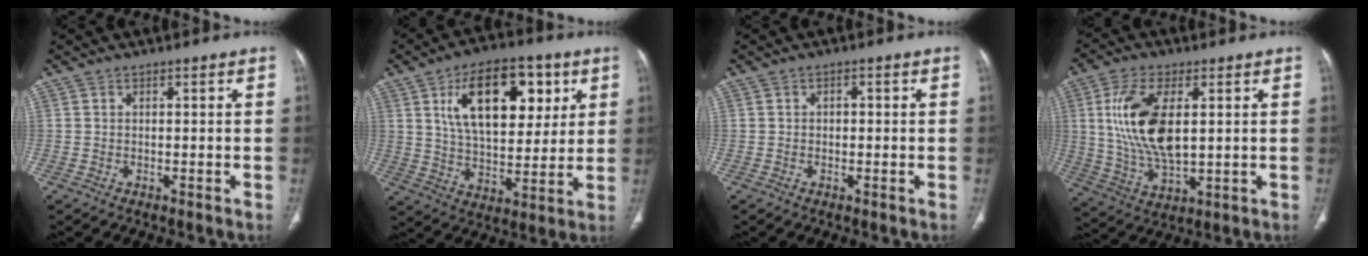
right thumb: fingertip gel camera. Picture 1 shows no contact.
{"total": 19.5, "force": [7.3, 10.5, 14.8], "torque": [-0.187, -0.021, 0.124]}
{"total": 1.1, "force": [0.0, 0.9, 0.7], "torque": [-0.006, 0.003, -0.002]}
{"total": 15.2, "force": [2.9, 7.2, 13.0], "torque": [-0.261, -0.015, 0.065]}